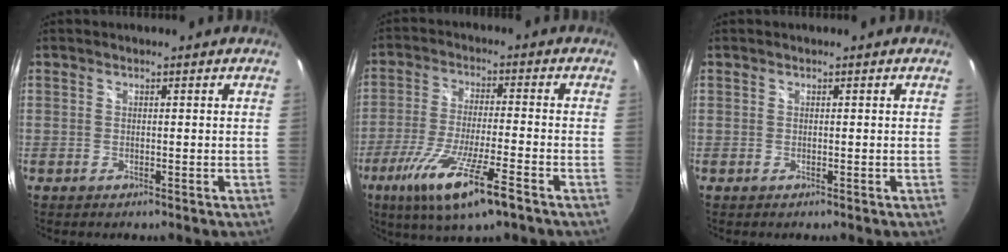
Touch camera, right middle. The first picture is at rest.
{"total": 14.2, "force": [-8.1, 1.7, 11.5], "torque": [-0.235, -0.041, -0.148]}
{"total": 0.0}